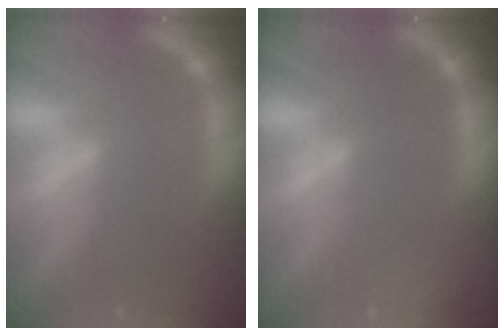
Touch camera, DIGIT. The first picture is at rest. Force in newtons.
{"total": 1.9}